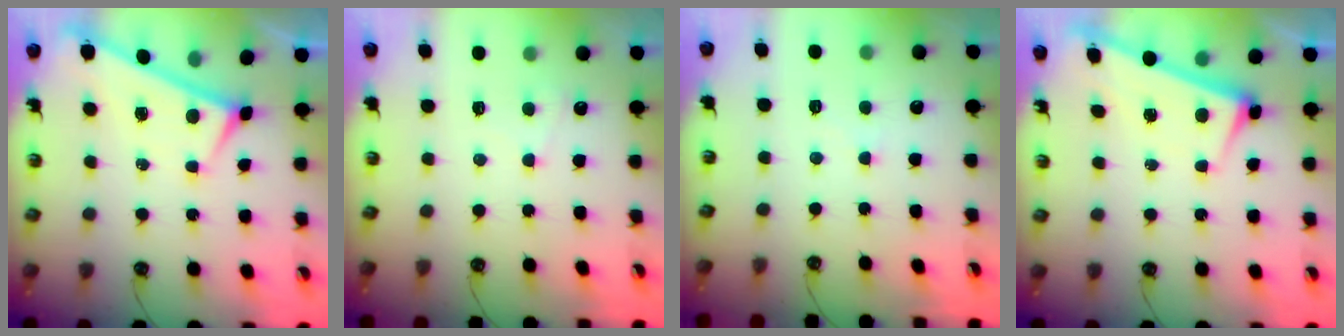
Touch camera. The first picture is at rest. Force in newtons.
{"total": 2.7, "press": 2.7, "slide": 0.4}
{"total": 0.6, "press": 0.1, "slide": 0.5}
{"total": 2.9, "press": 2.9, "slide": 0.3}